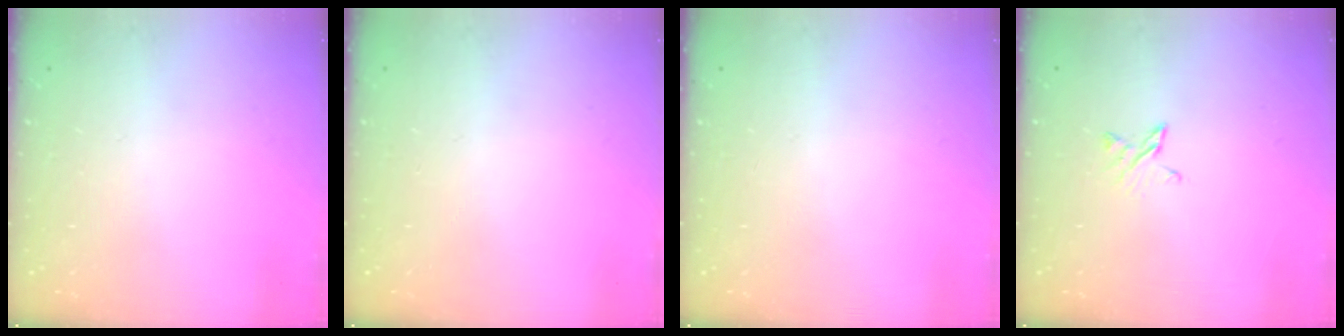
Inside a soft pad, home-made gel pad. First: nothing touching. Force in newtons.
{"total": 0.0}
{"total": 0.0}
{"total": 3.4, "press": 3.4, "slide": 0.4}